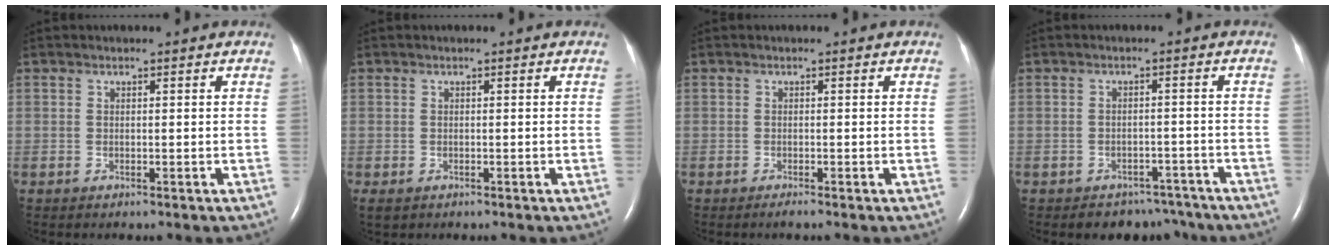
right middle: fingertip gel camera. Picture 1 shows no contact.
{"total": 1.2, "force": [-0.6, 0.8, 0.6], "torque": [-0.014, -0.001, -0.003]}
{"total": 0.7, "force": [-0.5, -0.1, 0.4], "torque": [-0.009, -0.001, -0.010]}
{"total": 5.9, "force": [-4.9, 3.2, 0.1], "torque": [0.012, 0.018, -0.059]}